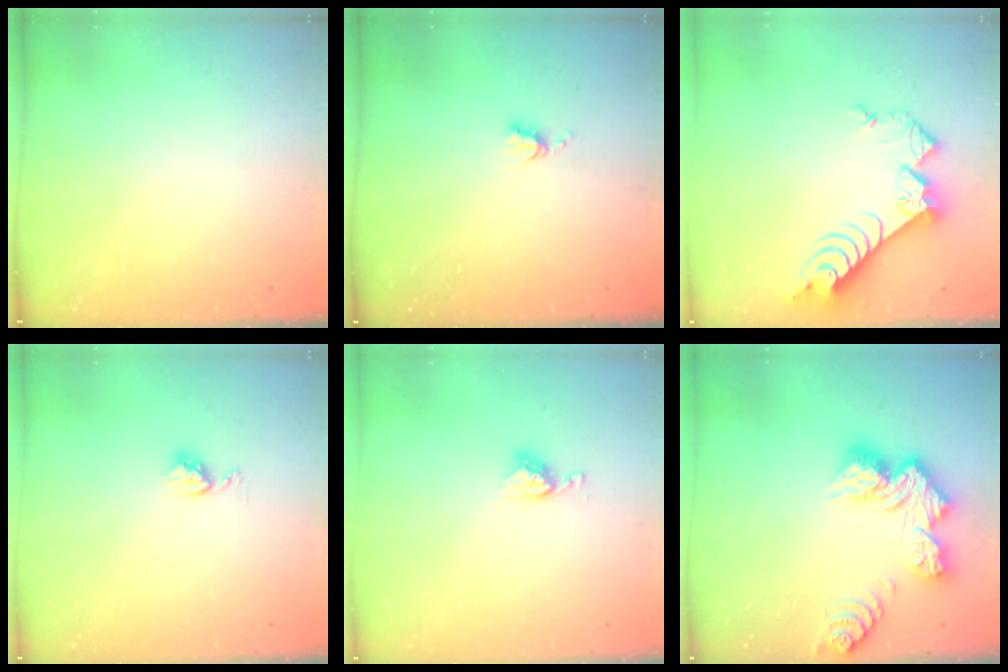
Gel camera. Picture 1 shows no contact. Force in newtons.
{"total": 3.7, "press": 3.6, "slide": 0.5}
{"total": 11.2, "press": 11.1, "slide": 1.4}
{"total": 3.7, "press": 3.7, "slide": 0.5}
{"total": 5.3, "press": 5.3, "slide": 0.1}
{"total": 14.2, "press": 14.1, "slide": 1.6}